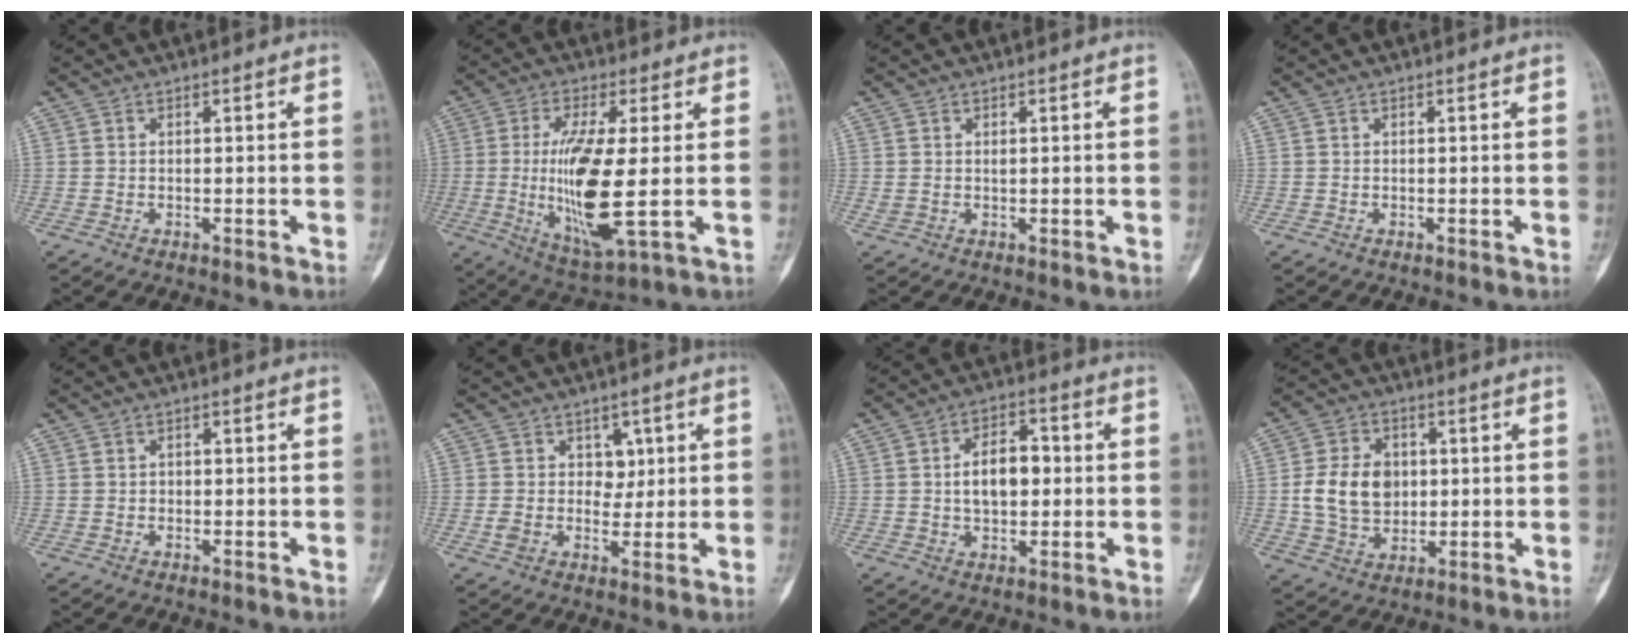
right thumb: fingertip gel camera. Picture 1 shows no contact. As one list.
[{"total": 15.0, "force": [-0.7, 3.5, 14.5], "torque": [-0.299, -0.022, -0.005]}, {"total": 0.8, "force": [0.3, 0.5, 0.5], "torque": [-0.017, 0.005, 0.011]}, {"total": 0.0}, {"total": 0.7, "force": [-0.1, 0.6, 0.4], "torque": [-0.002, 0.003, -0.005]}, {"total": 5.0, "force": [1.1, 4.0, 2.7], "torque": [-0.007, -0.004, 0.016]}, {"total": 8.9, "force": [0.3, 5.5, 7.0], "torque": [-0.096, 0.016, 0.001]}, {"total": 11.3, "force": [0.7, 8.7, 7.2], "torque": [-0.104, 0.002, 0.018]}]